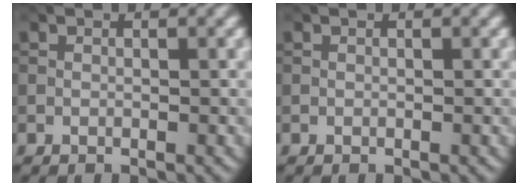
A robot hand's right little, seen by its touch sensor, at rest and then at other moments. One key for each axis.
{"total": 0.0}